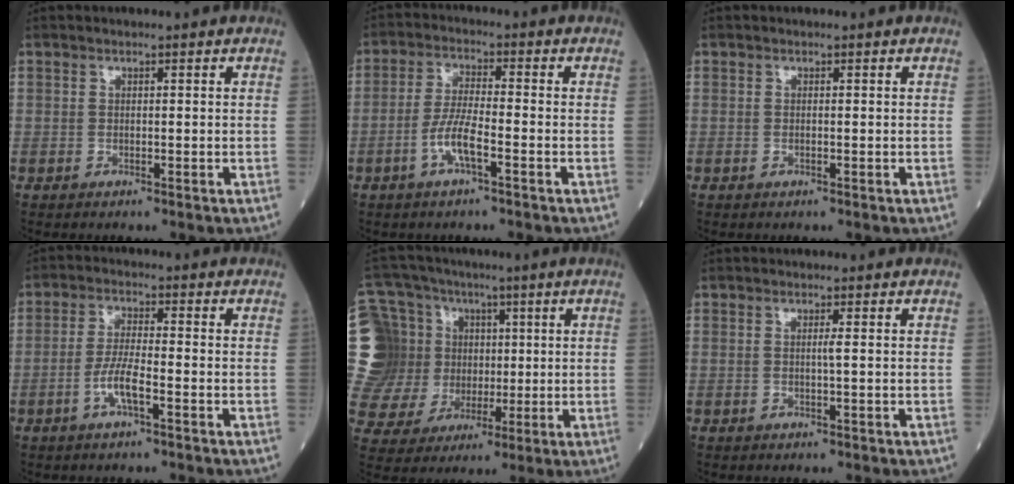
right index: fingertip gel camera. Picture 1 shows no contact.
{"total": 5.2, "force": [-2.3, 0.6, 4.6], "torque": [-0.097, 0.003, -0.047]}
{"total": 0.0}
{"total": 4.4, "force": [-2.0, 0.4, 3.9], "torque": [-0.080, 0.000, -0.041]}
{"total": 20.0, "force": [3.1, 18.0, 8.0], "torque": [-0.216, 0.068, 0.077]}
{"total": 0.7, "force": [0.0, -0.3, 0.6], "torque": [-0.009, -0.002, -0.002]}